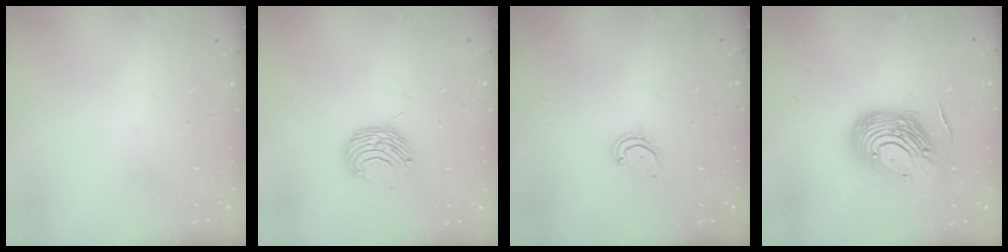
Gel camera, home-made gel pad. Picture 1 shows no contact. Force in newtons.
{"total": 8.5, "press": 8.5, "slide": 0.6}
{"total": 2.5, "press": 2.5, "slide": 0.2}
{"total": 16.3, "press": 16.2, "slide": 2.1}